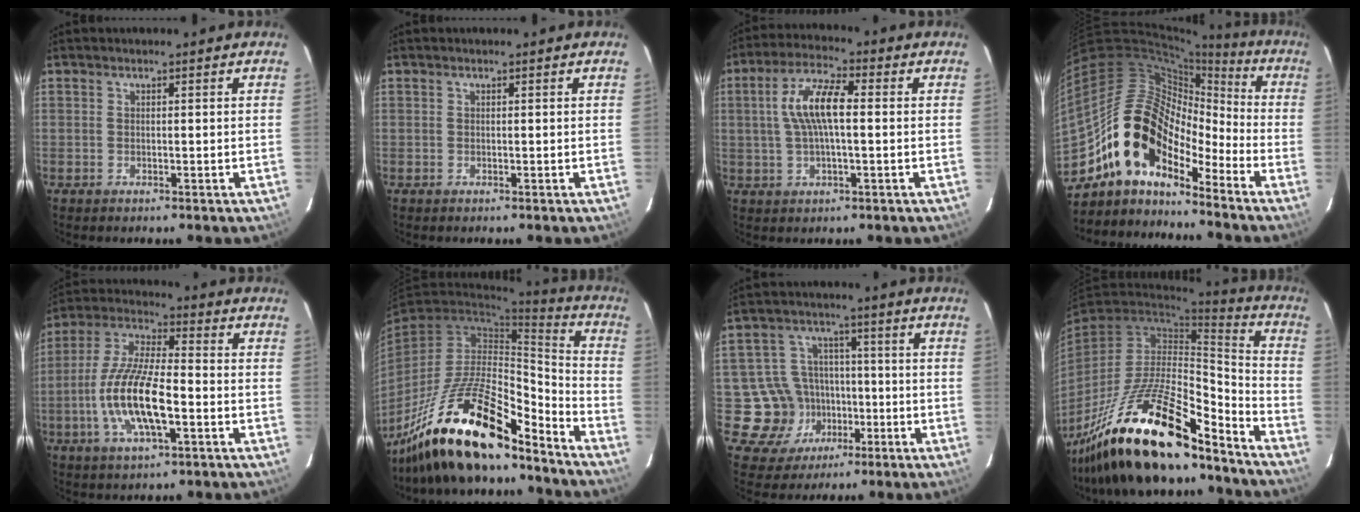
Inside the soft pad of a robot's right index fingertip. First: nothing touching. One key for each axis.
{"total": 0.0}
{"total": 9.2, "fx": 0.7, "fy": 2.8, "fz": 8.7, "tx": -0.170, "ty": 0.016, "tz": 0.014}
{"total": 15.6, "fx": -11.0, "fy": 7.7, "fz": 8.0, "tx": -0.142, "ty": 0.017, "tz": -0.218}
{"total": 15.1, "fx": -4.2, "fy": 4.5, "fz": 13.8, "tx": -0.286, "ty": -0.005, "tz": -0.081}
{"total": 22.8, "fx": -17.4, "fy": 6.0, "fz": 13.6, "tx": -0.246, "ty": -0.011, "tz": -0.298}
{"total": 10.8, "fx": -3.4, "fy": 10.1, "fz": 1.8, "tx": -0.060, "ty": 0.032, "tz": -0.037}
{"total": 26.1, "fx": -19.5, "fy": 6.9, "fz": 15.9, "tx": -0.284, "ty": -0.021, "tz": -0.325}